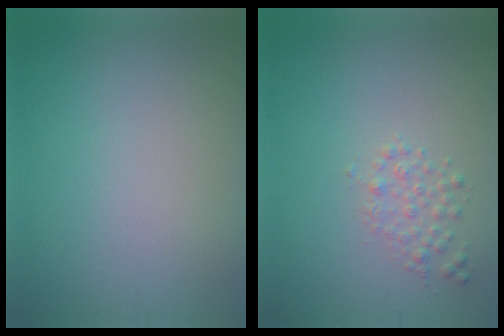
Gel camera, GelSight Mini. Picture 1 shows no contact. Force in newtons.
{"total": 1.5, "press": 1.5, "slide": 0.1}